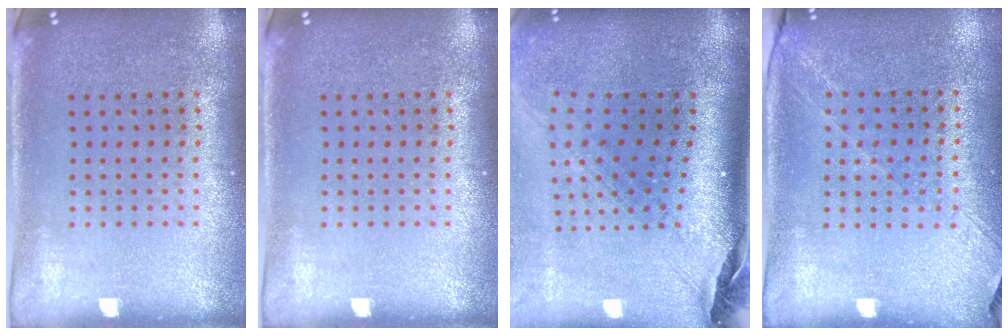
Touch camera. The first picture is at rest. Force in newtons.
{"total": 0.0}
{"total": 2.8, "press": 2.0, "slide": 1.9}
{"total": 1.2, "press": 1.0, "slide": 0.7}